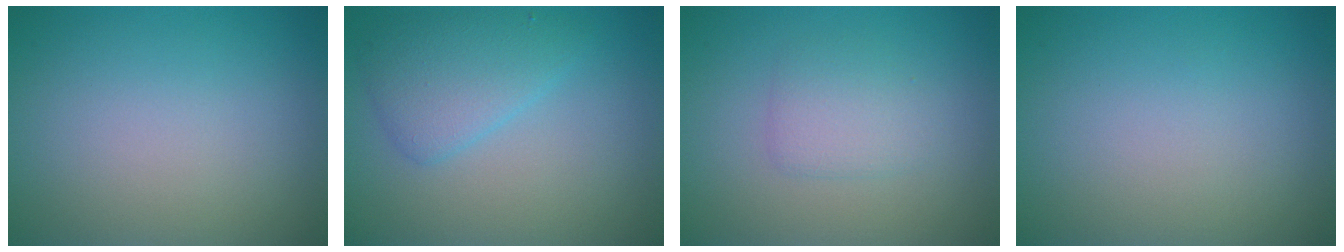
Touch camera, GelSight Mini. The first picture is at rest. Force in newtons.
{"total": 3.4, "press": 3.4, "slide": 0.1}
{"total": 2.0, "press": 2.0, "slide": 0.2}
{"total": 0.0}